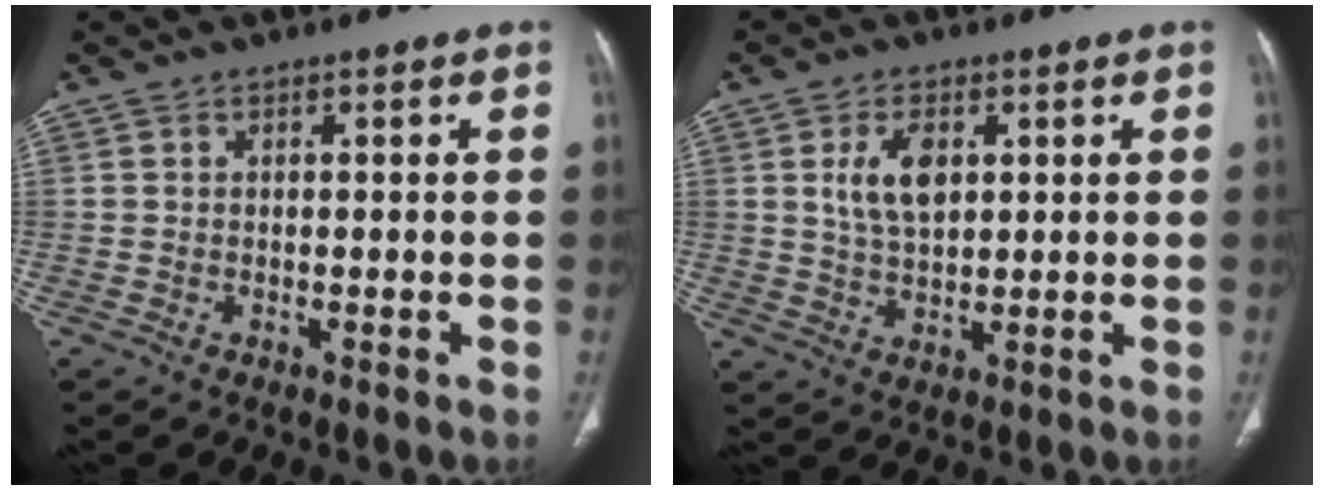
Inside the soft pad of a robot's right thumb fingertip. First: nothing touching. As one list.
[{"total": 7.2, "force": [2.1, 4.1, 5.5], "torque": [-0.094, -0.008, 0.044]}]